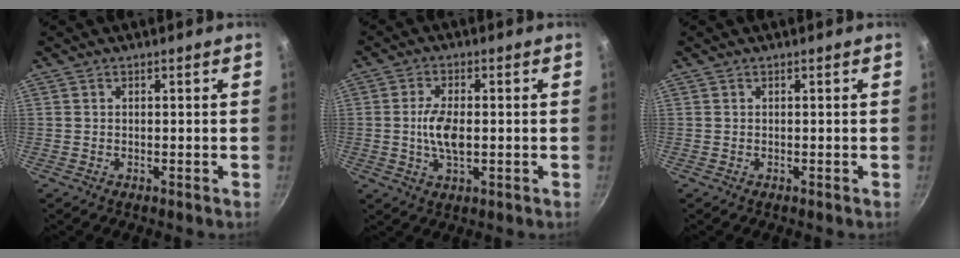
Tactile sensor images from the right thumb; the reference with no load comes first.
{"total": 6.5, "force": [-0.3, 3.1, 5.7], "torque": [-0.115, 0.000, -0.007]}
{"total": 0.0}